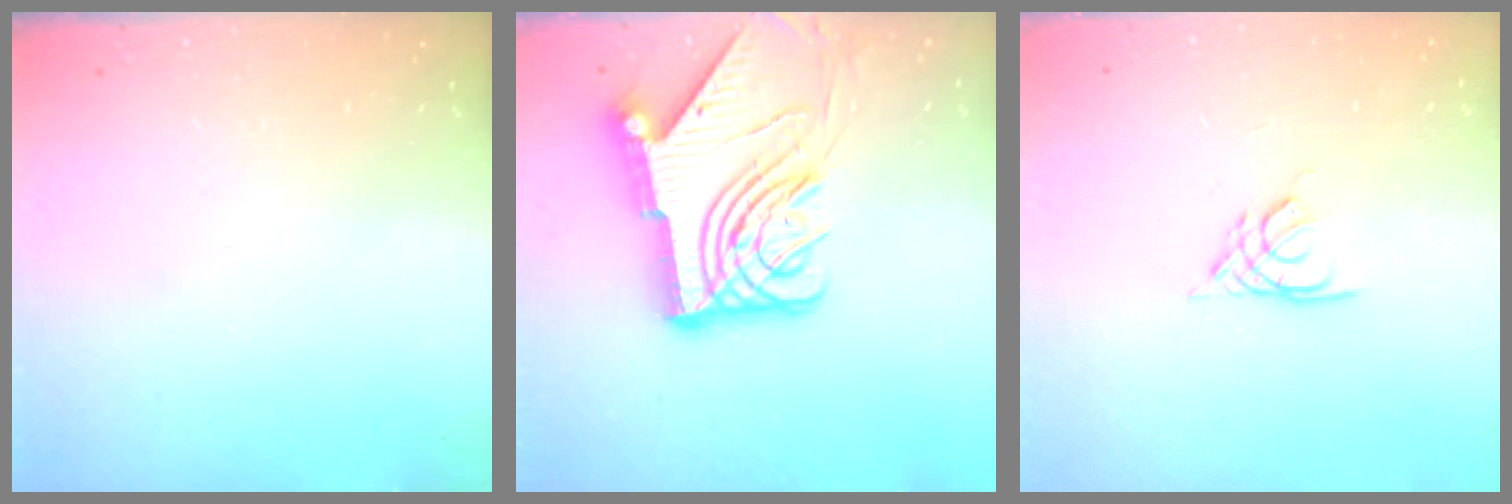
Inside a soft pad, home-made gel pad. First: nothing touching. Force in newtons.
{"total": 16.2, "press": 16.1, "slide": 2.0}
{"total": 2.7, "press": 2.7, "slide": 0.4}